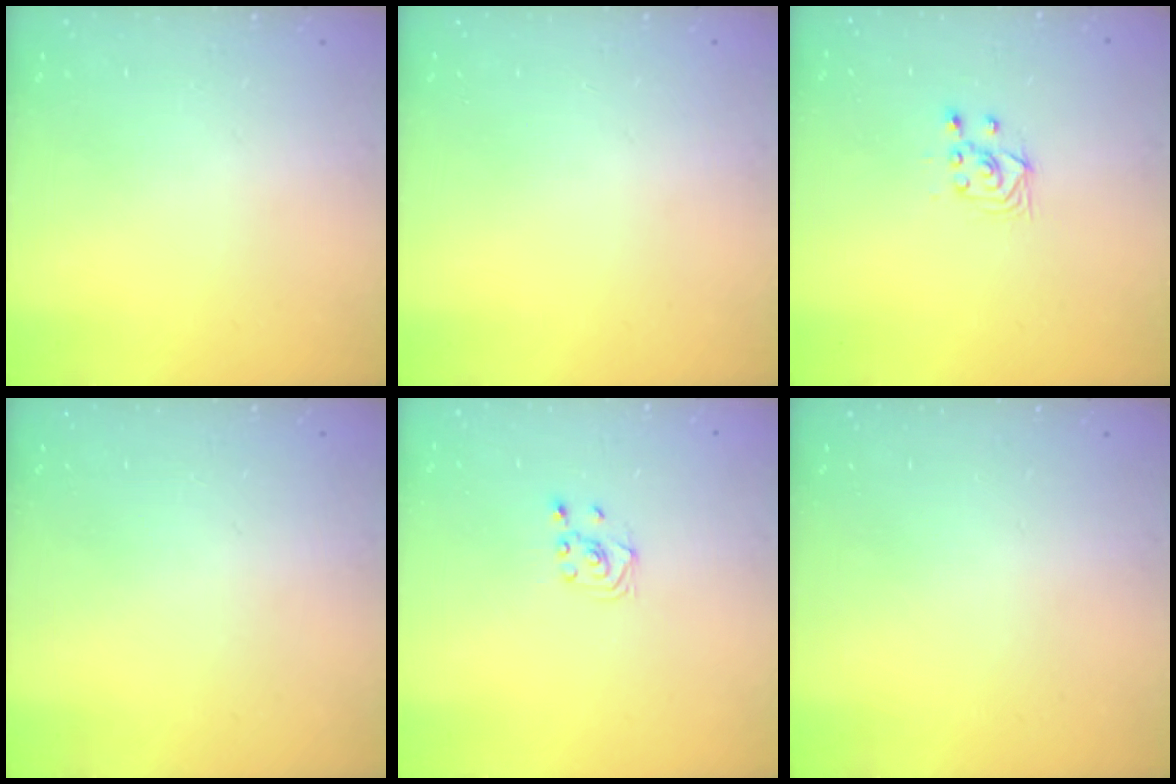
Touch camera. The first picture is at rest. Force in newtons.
{"total": 0.0}
{"total": 3.5, "press": 3.2, "slide": 1.3}
{"total": 0.0}
{"total": 2.3, "press": 2.2, "slide": 0.6}
{"total": 0.0}